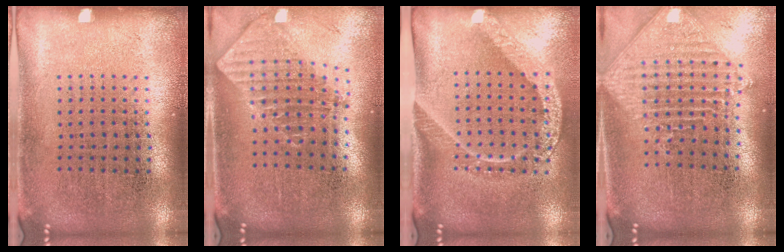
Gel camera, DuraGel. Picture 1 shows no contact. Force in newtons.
{"total": 1.9, "press": 1.5, "slide": 1.2}
{"total": 2.0, "press": 1.5, "slide": 1.3}
{"total": 2.0, "press": 1.7, "slide": 1.1}